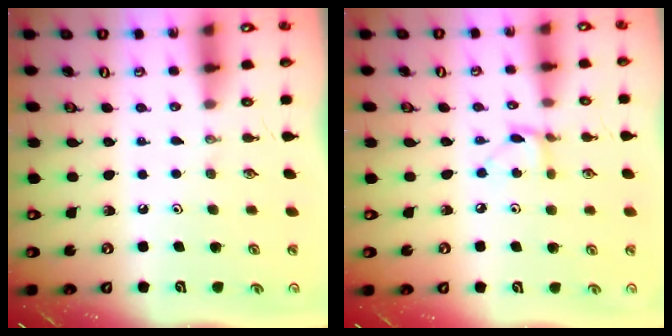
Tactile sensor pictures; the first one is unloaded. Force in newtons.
{"total": 3.7, "press": 3.7, "slide": 0.1}